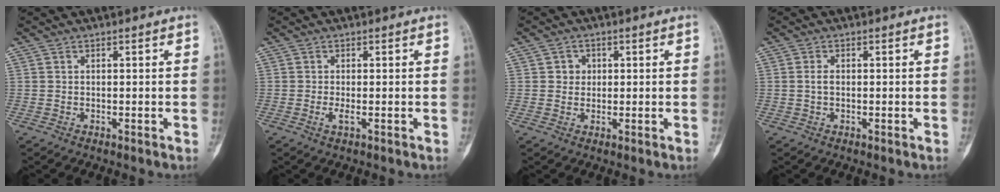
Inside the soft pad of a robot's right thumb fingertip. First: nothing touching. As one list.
[{"total": 2.2, "force": [-0.6, 0.6, 2.0], "torque": [-0.048, -0.006, -0.014]}, {"total": 2.5, "force": [0.5, 2.3, 0.8], "torque": [0.003, 0.002, 0.005]}, {"total": 1.6, "force": [0.0, 0.9, 1.3], "torque": [-0.024, 0.002, -0.003]}]